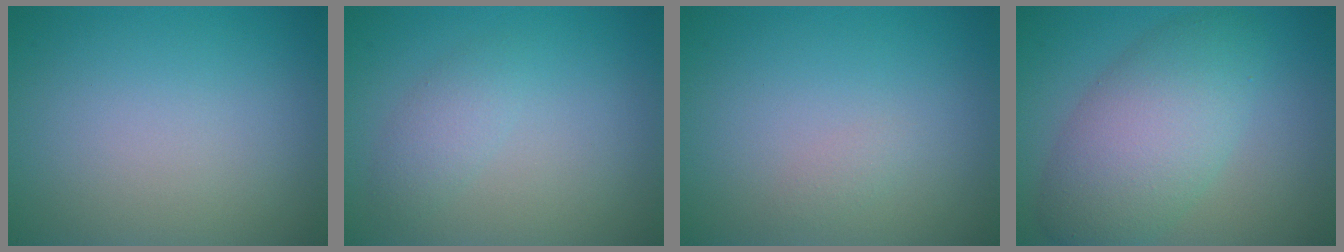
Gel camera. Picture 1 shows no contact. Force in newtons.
{"total": 1.7, "press": 1.7, "slide": 0.0}
{"total": 0.6, "press": 0.6, "slide": 0.0}
{"total": 6.9, "press": 6.9, "slide": 0.3}